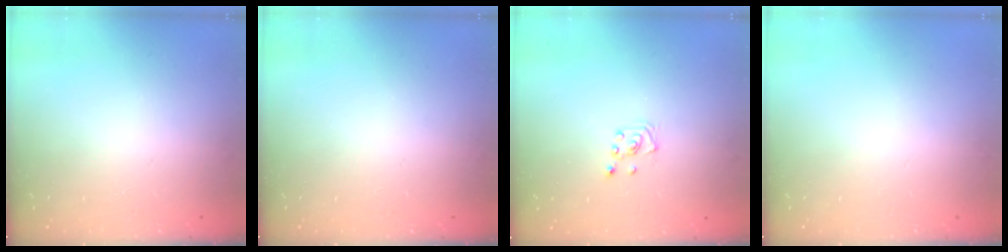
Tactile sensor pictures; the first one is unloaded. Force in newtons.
{"total": 0.0}
{"total": 3.0, "press": 2.9, "slide": 0.3}
{"total": 0.0}